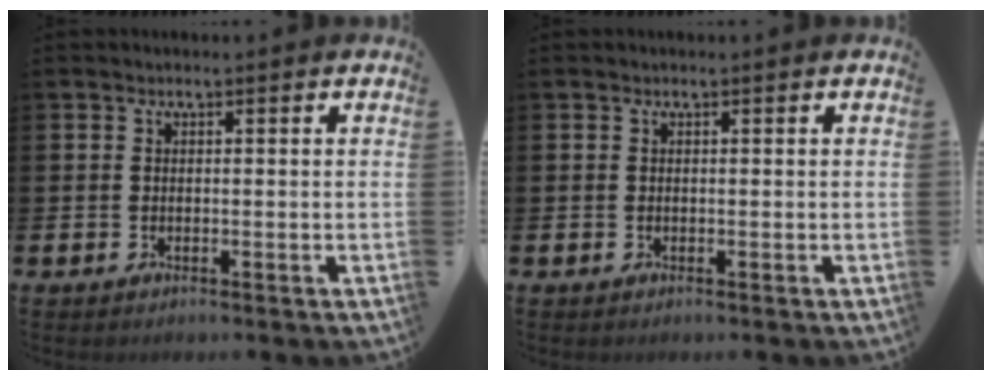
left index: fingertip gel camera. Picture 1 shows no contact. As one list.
[{"total": 0.0}]